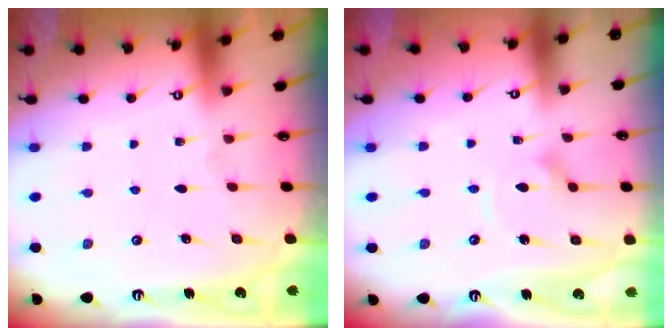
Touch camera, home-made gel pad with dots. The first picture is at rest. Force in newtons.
{"total": 4.5, "press": 4.5, "slide": 0.4}